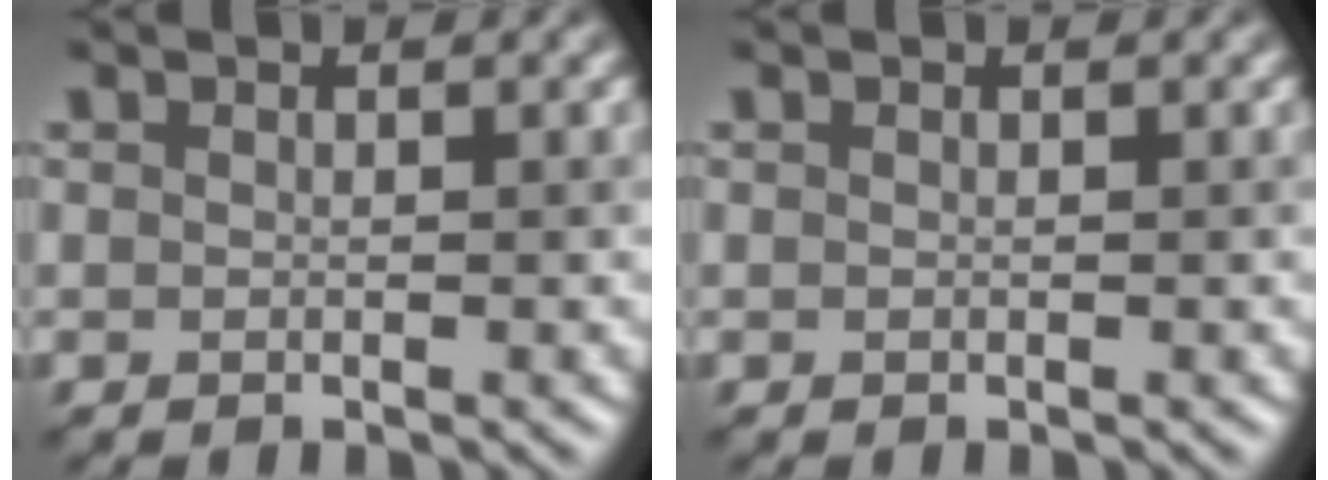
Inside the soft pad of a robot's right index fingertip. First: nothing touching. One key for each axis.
{"total": 0.0}